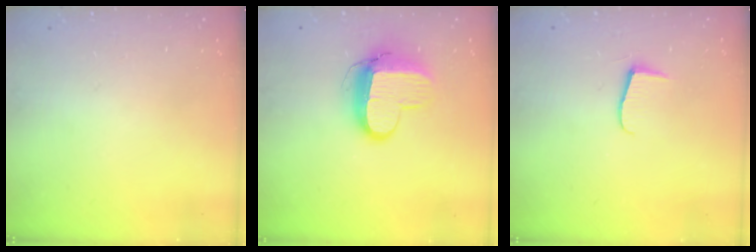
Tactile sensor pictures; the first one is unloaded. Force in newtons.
{"total": 11.4, "press": 11.3, "slide": 0.9}
{"total": 5.1, "press": 5.0, "slide": 0.6}